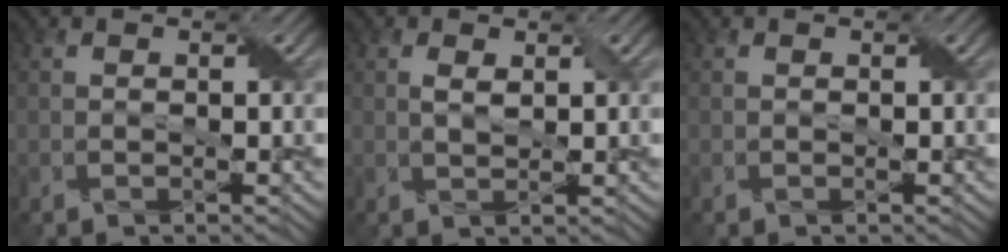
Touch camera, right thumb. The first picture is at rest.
{"total": 1.7, "force": [0.5, 0.8, 1.4], "torque": [-0.034, -0.001, 0.011]}
{"total": 0.0}